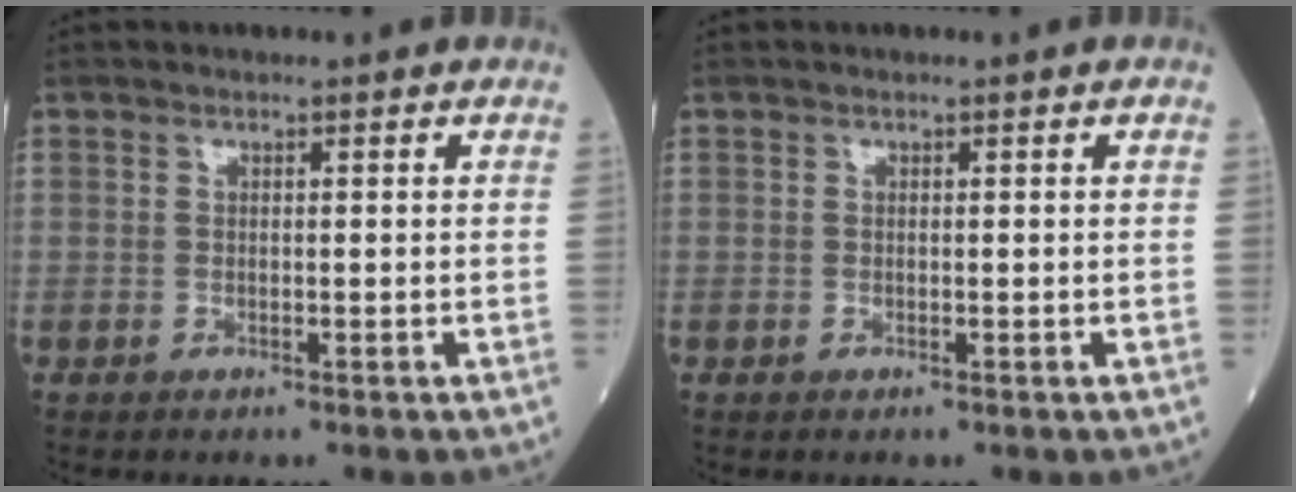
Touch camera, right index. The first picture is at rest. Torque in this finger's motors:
{"motor_torque": [0.08, 0.05, 0.06, 0.02]}